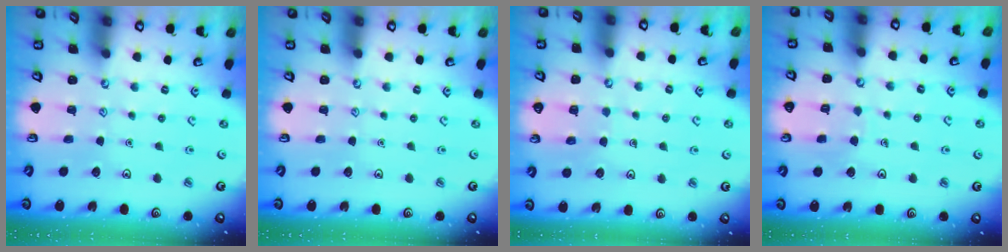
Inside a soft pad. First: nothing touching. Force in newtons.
{"total": 0.0}
{"total": 5.1, "press": 5.0, "slide": 0.4}
{"total": 5.0, "press": 5.0, "slide": 0.5}